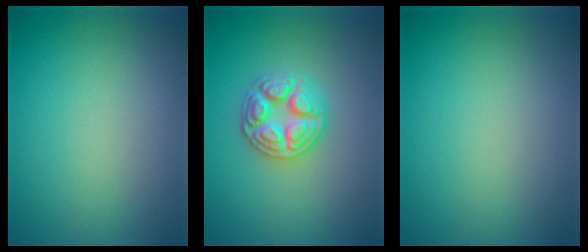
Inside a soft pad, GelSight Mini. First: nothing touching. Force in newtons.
{"total": 3.5, "press": 3.4, "slide": 0.5}
{"total": 0.0}